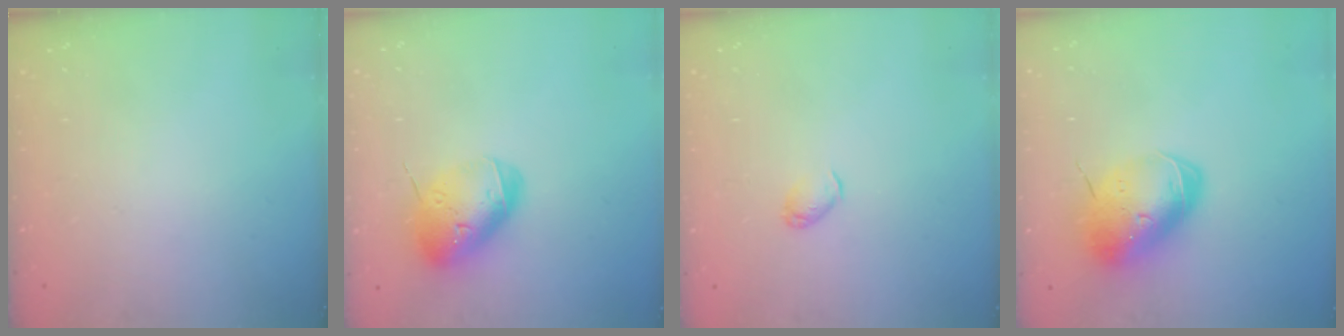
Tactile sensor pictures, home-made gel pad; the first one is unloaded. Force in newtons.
{"total": 15.7, "press": 15.5, "slide": 2.5}
{"total": 3.1, "press": 3.0, "slide": 0.7}
{"total": 13.6, "press": 13.4, "slide": 2.3}